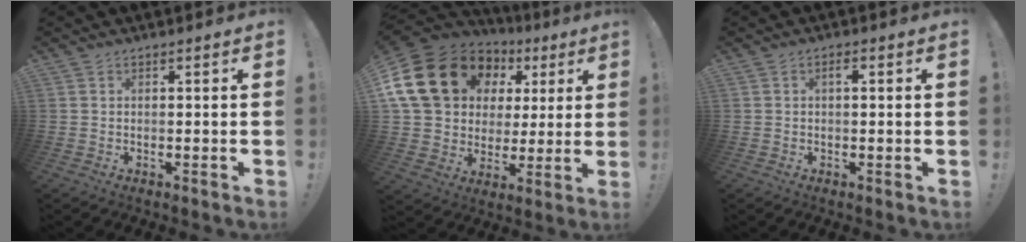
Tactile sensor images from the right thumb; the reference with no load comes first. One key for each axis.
{"total": 22.6, "fx": 9.2, "fy": 16.3, "fz": 12.6, "tx": -0.233, "ty": -0.033, "tz": 0.204}
{"total": 1.4, "fx": 0.1, "fy": 0.2, "fz": 1.4, "tx": -0.020, "ty": 0.001, "tz": -0.001}